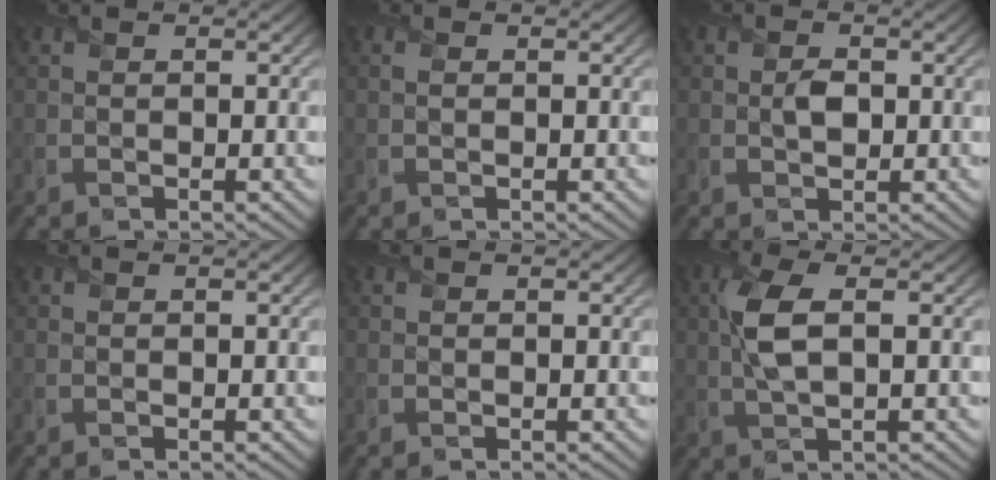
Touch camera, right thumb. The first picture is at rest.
{"total": 0.6, "force": [0.2, 0.4, 0.4], "torque": [-0.013, 0.001, 0.002]}
{"total": 2.2, "force": [0.0, 1.6, 1.6], "torque": [-0.033, -0.004, -0.002]}
{"total": 0.0}
{"total": 0.0}
{"total": 5.6, "force": [0.8, 2.0, 5.1], "torque": [-0.129, 0.006, 0.013]}